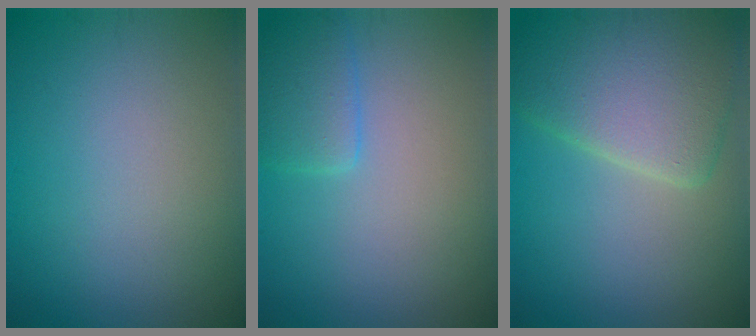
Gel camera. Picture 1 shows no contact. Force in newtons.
{"total": 2.6, "press": 2.5, "slide": 0.2}
{"total": 7.1, "press": 7.1, "slide": 0.8}